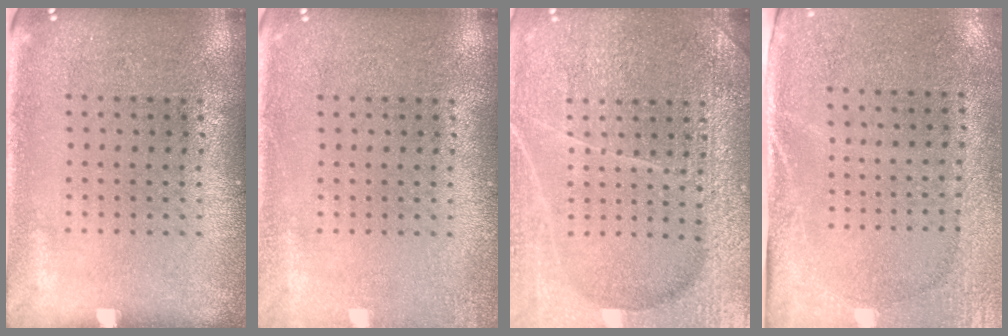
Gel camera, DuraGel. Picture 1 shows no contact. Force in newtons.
{"total": 1.4, "press": 1.4, "slide": 0.2}
{"total": 5.9, "press": 5.9, "slide": 0.7}
{"total": 2.7, "press": 2.2, "slide": 1.5}